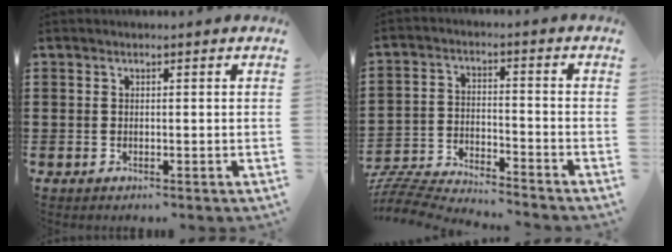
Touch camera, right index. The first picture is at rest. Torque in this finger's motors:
{"motor_torque": [-1.14, 1.01, 0.07, 0.04]}